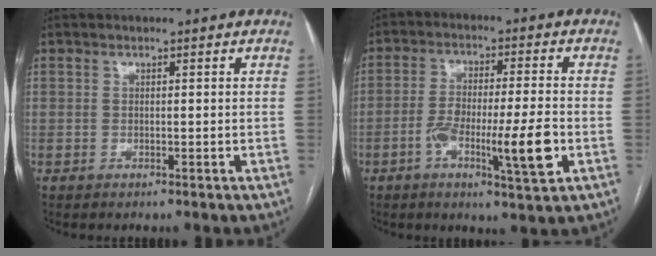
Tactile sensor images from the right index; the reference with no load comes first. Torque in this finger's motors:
{"motor_torque": [0.51, -0.08, 0.58, 0.08]}